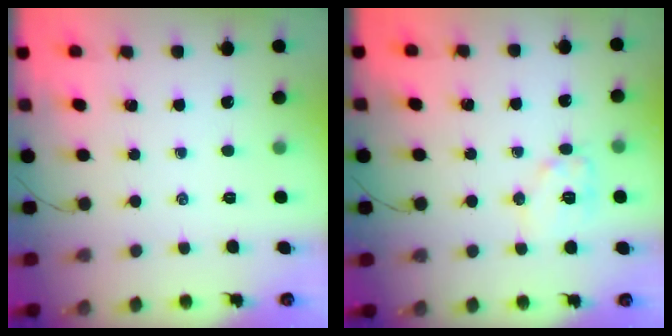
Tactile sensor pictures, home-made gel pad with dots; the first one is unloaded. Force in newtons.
{"total": 8.7, "press": 8.7, "slide": 0.2}